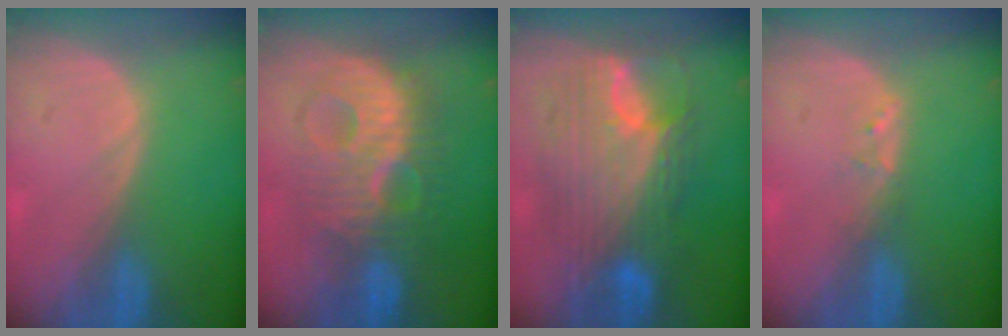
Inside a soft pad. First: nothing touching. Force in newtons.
{"total": 10.1, "press": 10.1, "slide": 0.3}
{"total": 11.9, "press": 11.8, "slide": 1.0}
{"total": 1.2, "press": 1.1, "slide": 0.2}